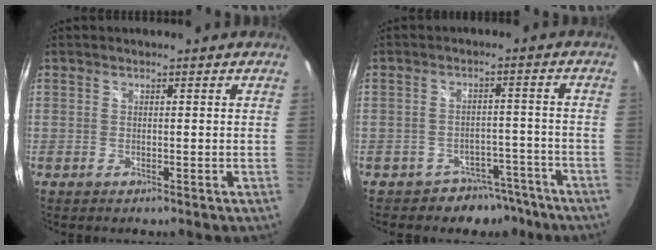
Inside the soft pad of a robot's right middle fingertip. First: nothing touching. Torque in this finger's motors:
{"motor_torque": [0.02, -0.06, -0.01, -0.01]}